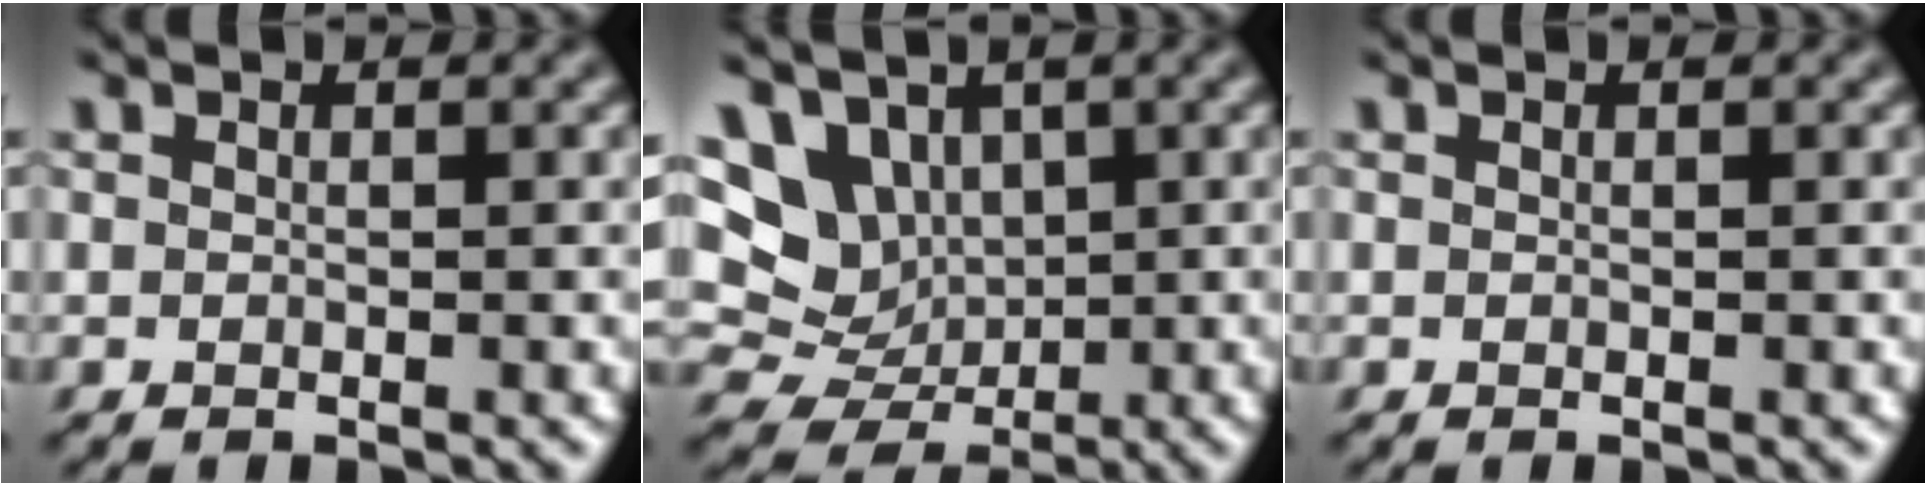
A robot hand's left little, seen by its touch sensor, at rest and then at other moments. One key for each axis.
{"total": 8.3, "fx": 2.4, "fy": 6.7, "fz": 4.2, "tx": -0.075, "ty": 0.018, "tz": 0.031}
{"total": 0.0}